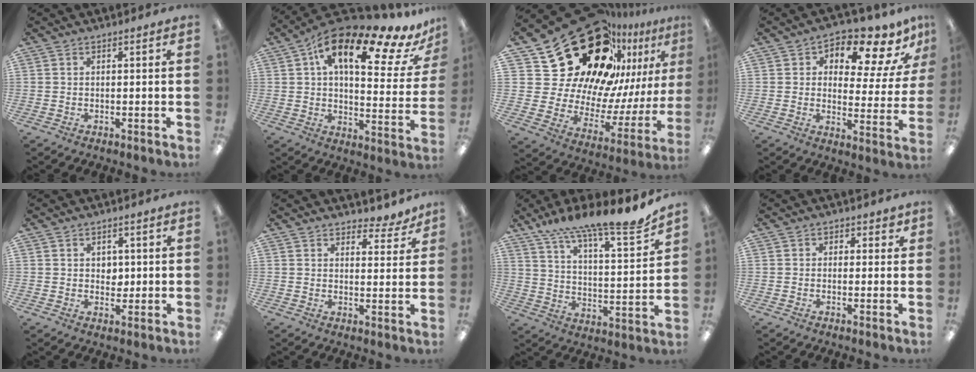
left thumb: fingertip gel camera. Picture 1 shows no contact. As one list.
[{"total": 19.6, "force": [11.4, 7.4, 14.1], "torque": [-0.226, -0.054, 0.182]}, {"total": 33.0, "force": [20.2, 19.5, 17.3], "torque": [-0.249, -0.164, 0.404]}, {"total": 10.5, "force": [7.4, 4.7, 5.8], "torque": [-0.087, -0.056, 0.127]}, {"total": 2.9, "force": [1.0, 2.3, 1.4], "torque": [-0.016, -0.001, 0.013]}, {"total": 5.0, "force": [4.3, 2.2, 1.3], "torque": [-0.006, -0.027, 0.073]}, {"total": 15.6, "force": [14.0, 1.8, 6.7], "torque": [-0.117, -0.107, 0.236]}, {"total": 1.7, "force": [0.5, 1.5, 0.6], "torque": [-0.004, 0.003, 0.006]}]